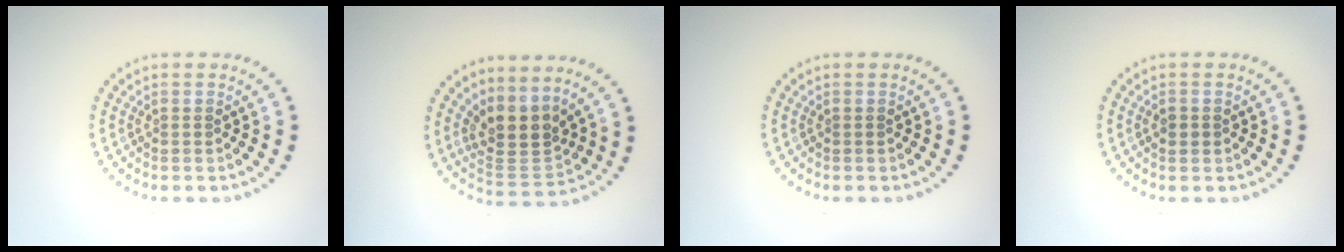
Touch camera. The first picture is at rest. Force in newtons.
{"total": 3.9, "press": 3.2, "slide": 2.3}
{"total": 0.0}
{"total": 1.3, "press": 1.3, "slide": 0.2}